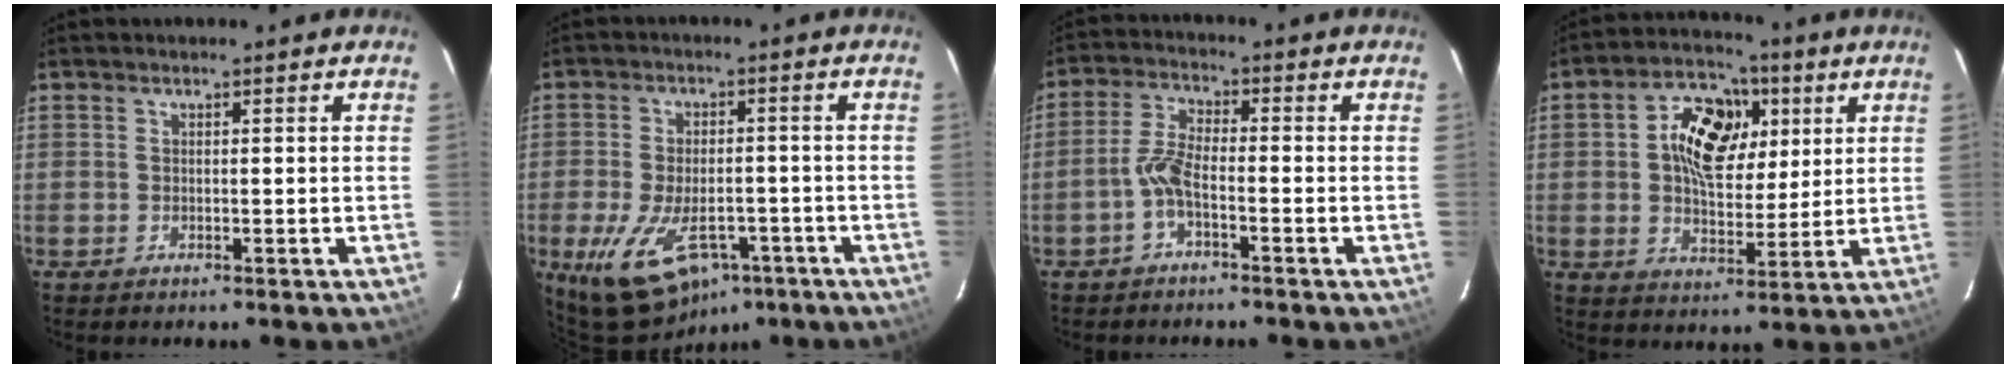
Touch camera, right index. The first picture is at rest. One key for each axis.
{"total": 14.3, "fx": -7.7, "fy": 7.9, "fz": 9.0, "tx": -0.185, "ty": -0.019, "tz": -0.115}
{"total": 4.3, "fx": -2.2, "fy": 1.2, "fz": 3.6, "tx": -0.085, "ty": 0.011, "tz": -0.046}
{"total": 13.2, "fx": 3.5, "fy": 8.4, "fz": 9.5, "tx": -0.164, "ty": 0.028, "tz": 0.057}